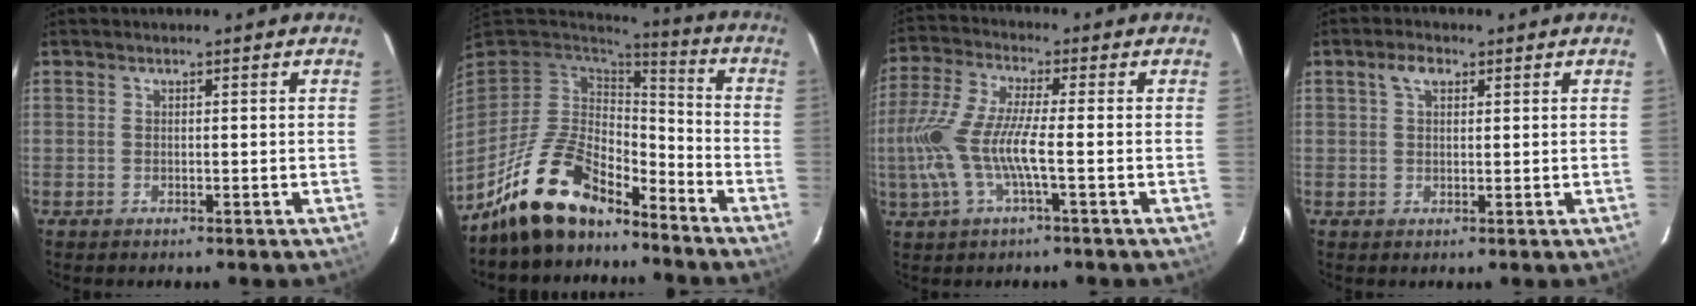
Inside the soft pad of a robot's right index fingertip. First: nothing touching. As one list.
[{"total": 15.7, "force": [-12.3, 6.5, 7.3], "torque": [-0.161, 0.000, -0.213]}, {"total": 12.1, "force": [-2.9, 1.4, 11.7], "torque": [-0.242, -0.007, -0.055]}, {"total": 2.9, "force": [1.3, 1.7, 2.0], "torque": [-0.037, 0.010, 0.023]}]